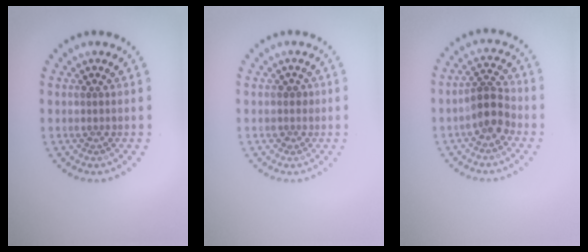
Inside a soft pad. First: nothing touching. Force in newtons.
{"total": 1.1, "press": 0.9, "slide": 0.6}
{"total": 3.7, "press": 3.4, "slide": 1.3}